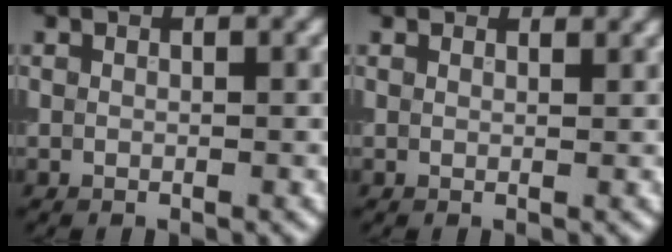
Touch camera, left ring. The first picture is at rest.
{"total": 2.0, "force": [1.9, 0.5, 0.4], "torque": [-0.014, 0.000, 0.019]}